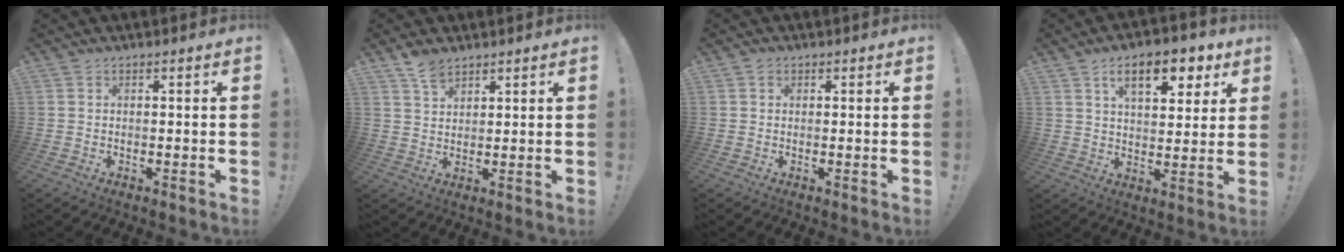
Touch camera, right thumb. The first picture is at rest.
{"total": 5.1, "force": [4.0, 2.1, 2.3], "torque": [-0.043, -0.019, 0.075]}
{"total": 0.8, "force": [0.6, 0.5, 0.3], "torque": [-0.001, 0.000, 0.010]}
{"total": 12.8, "force": [6.5, 5.7, 9.4], "torque": [-0.131, -0.023, 0.107]}